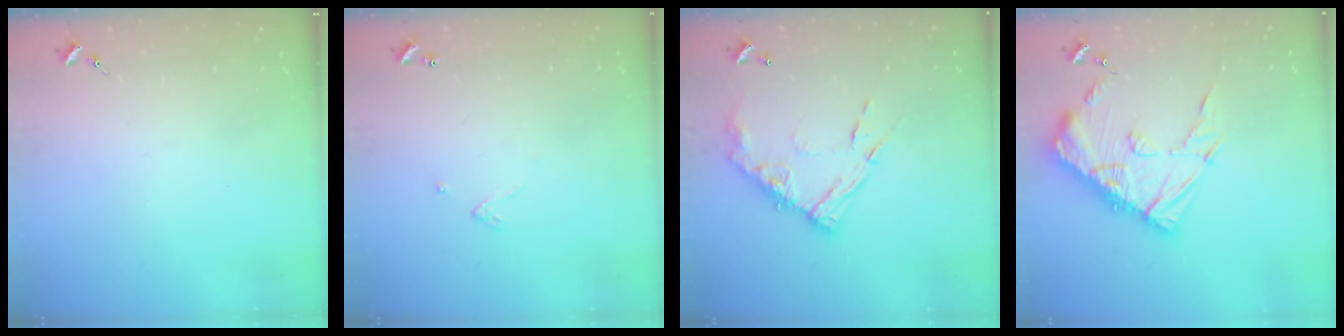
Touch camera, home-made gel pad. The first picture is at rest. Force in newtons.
{"total": 2.4, "press": 2.4, "slide": 0.2}
{"total": 14.5, "press": 14.4, "slide": 1.3}
{"total": 18.5, "press": 18.5, "slide": 1.8}